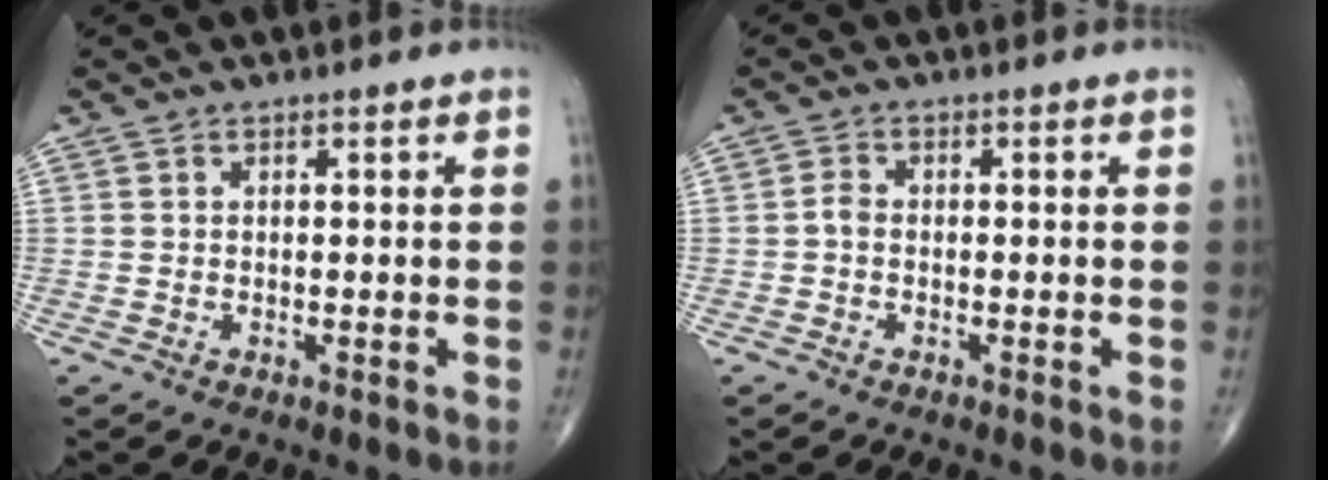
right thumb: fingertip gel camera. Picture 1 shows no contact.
{"total": 1.5, "force": [-0.5, 1.0, 1.0], "torque": [-0.019, 0.002, -0.014]}